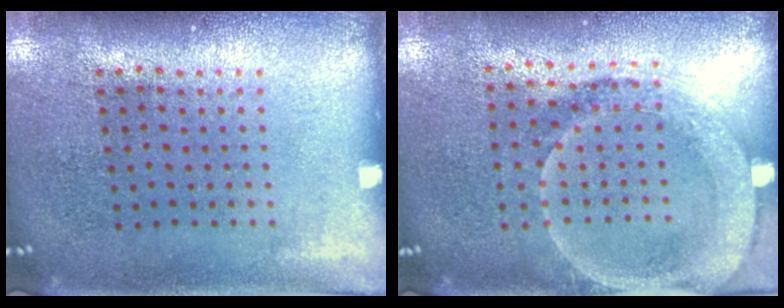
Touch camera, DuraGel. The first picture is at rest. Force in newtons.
{"total": 1.9, "press": 1.7, "slide": 0.9}